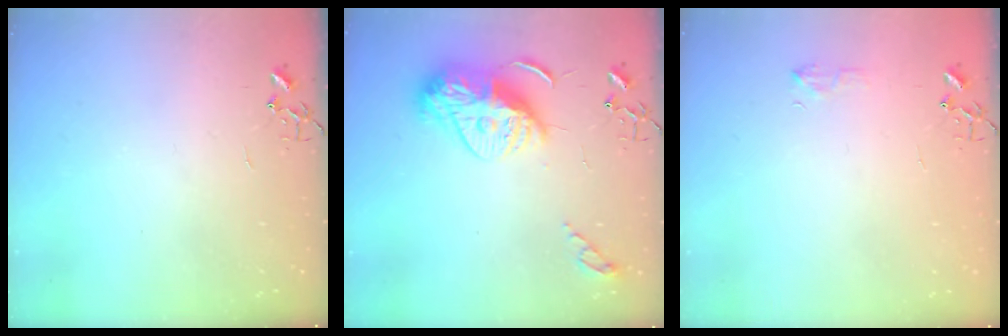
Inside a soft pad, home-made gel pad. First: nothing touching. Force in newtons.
{"total": 16.0, "press": 16.0, "slide": 0.9}
{"total": 6.0, "press": 6.0, "slide": 0.6}